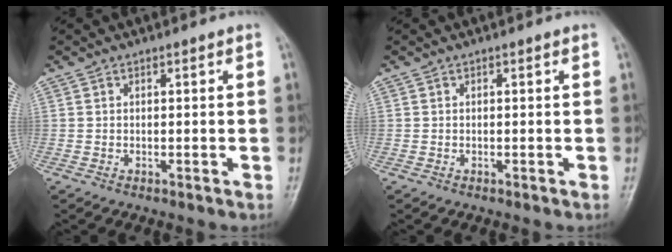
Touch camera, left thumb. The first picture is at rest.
{"total": 0.0}